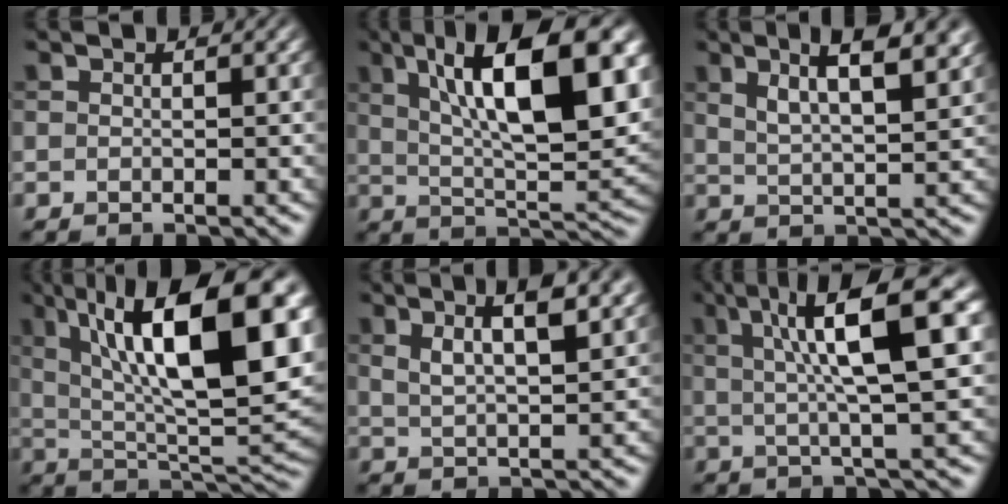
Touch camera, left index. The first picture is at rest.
{"total": 14.1, "force": [5.0, 4.5, 12.5], "torque": [-0.184, 0.003, 0.078]}
{"total": 7.3, "force": [4.0, 2.2, 5.7], "torque": [-0.071, 0.021, 0.053]}
{"total": 16.0, "force": [5.3, 5.1, 14.2], "torque": [-0.216, 0.007, 0.083]}
{"total": 6.3, "force": [3.2, 1.6, 5.2], "torque": [-0.070, 0.021, 0.037]}
{"total": 10.6, "force": [3.3, 1.8, 9.9], "torque": [-0.135, 0.019, 0.046]}